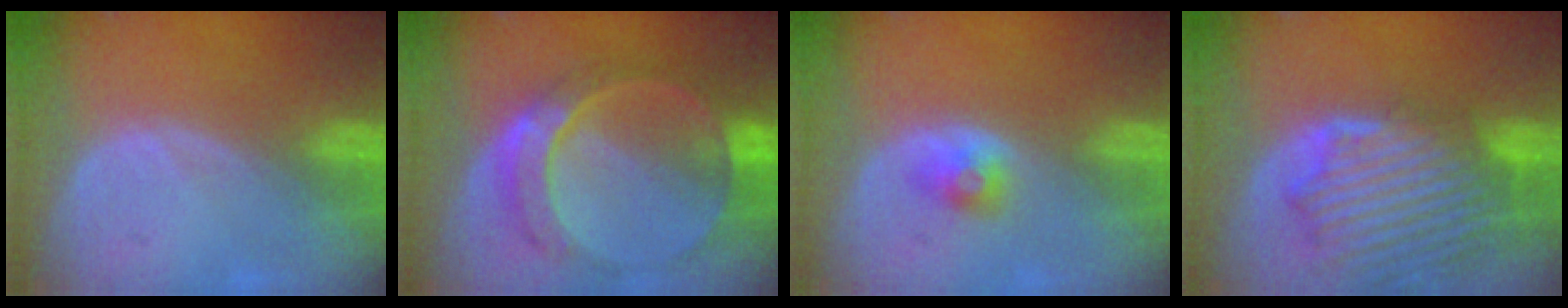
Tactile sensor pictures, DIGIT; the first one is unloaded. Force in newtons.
{"total": 9.5, "press": 8.3, "slide": 4.6}
{"total": 2.4, "press": 2.2, "slide": 0.7}
{"total": 12.7, "press": 11.5, "slide": 5.3}